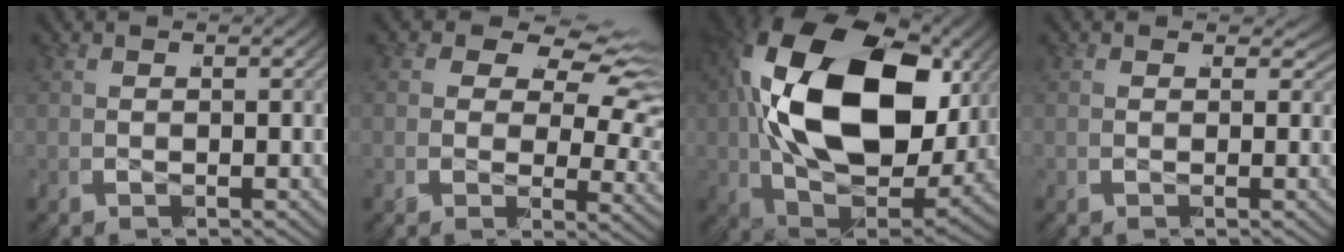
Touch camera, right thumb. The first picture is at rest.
{"total": 9.0, "force": [2.0, 5.6, 6.7], "torque": [-0.098, -0.004, 0.026]}
{"total": 25.4, "force": [1.1, 15.7, 20.0], "torque": [-0.403, -0.043, 0.038]}
{"total": 1.7, "force": [0.7, 1.2, 0.9], "torque": [-0.014, -0.008, 0.010]}